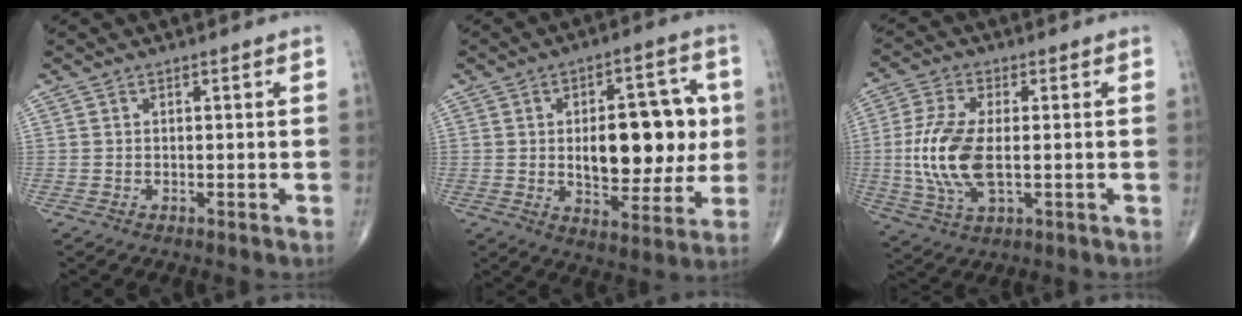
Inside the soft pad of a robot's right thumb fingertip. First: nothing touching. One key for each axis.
{"total": 17.5, "fx": 1.0, "fy": 8.9, "fz": 15.1, "tx": -0.171, "ty": 0.006, "tz": 0.022}
{"total": 12.3, "fx": -0.6, "fy": 5.8, "fz": 10.8, "tx": -0.238, "ty": -0.002, "tz": -0.009}